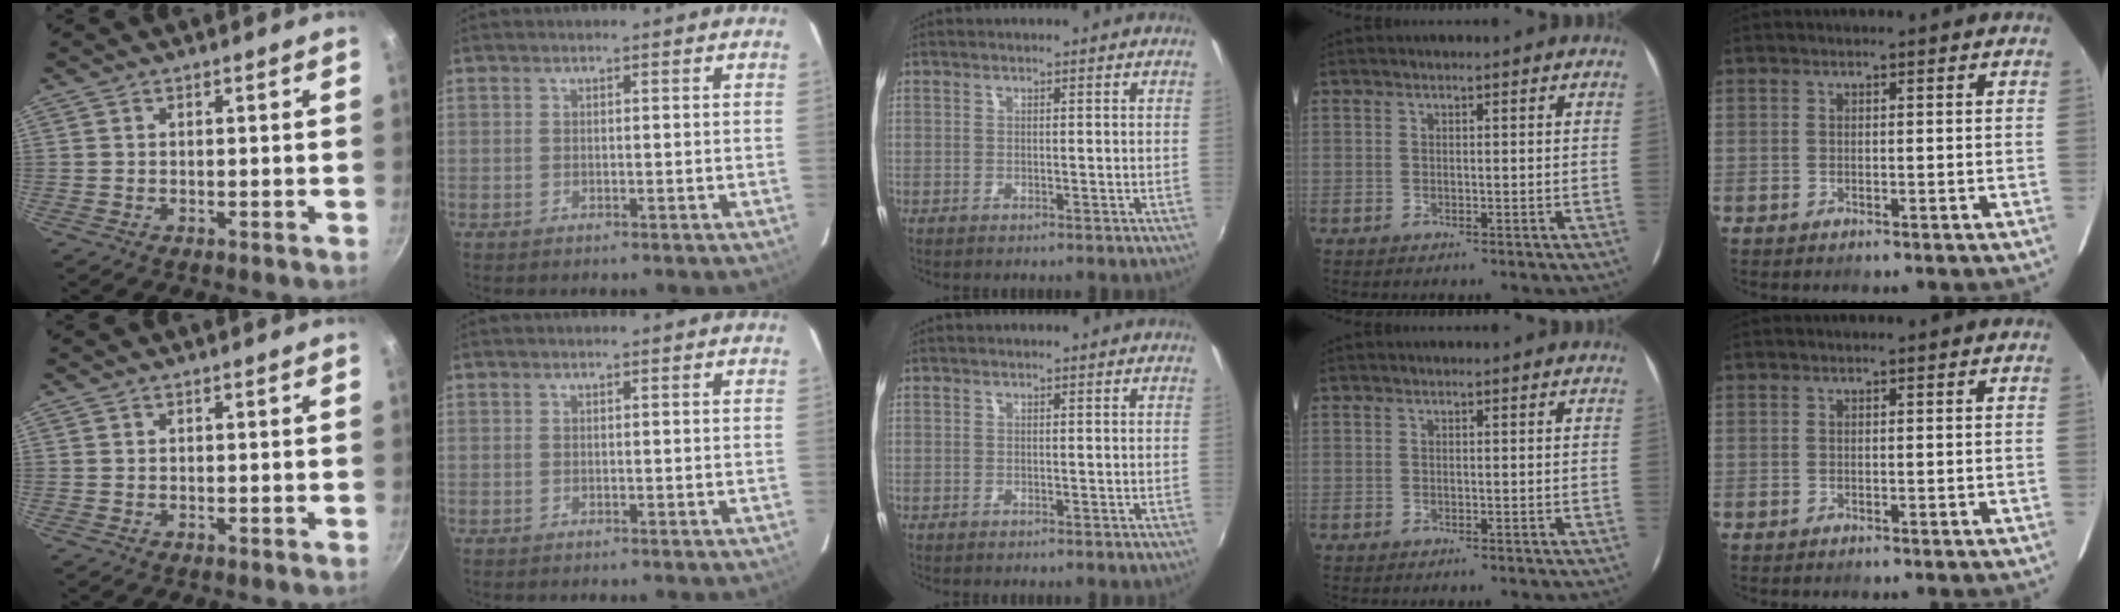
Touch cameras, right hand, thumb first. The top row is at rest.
{}